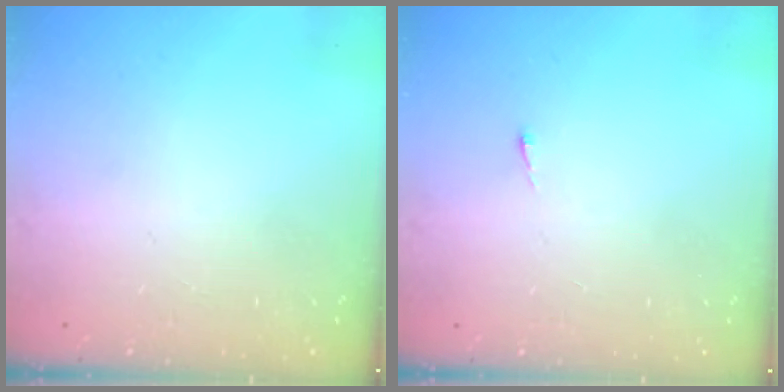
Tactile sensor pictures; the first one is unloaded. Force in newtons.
{"total": 2.7, "press": 2.7, "slide": 0.4}